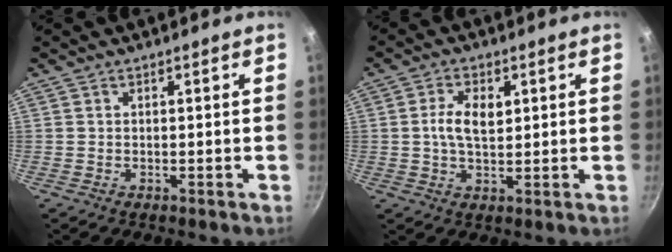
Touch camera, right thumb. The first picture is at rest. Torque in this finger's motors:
{"motor_torque": [0.23, 0.23, 0.67, -0.10, 0.27]}